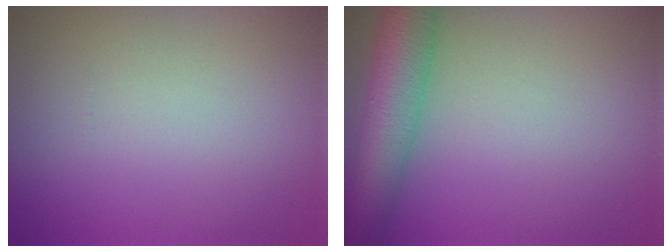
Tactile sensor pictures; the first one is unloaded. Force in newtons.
{"total": 8.2, "press": 8.2, "slide": 0.4}